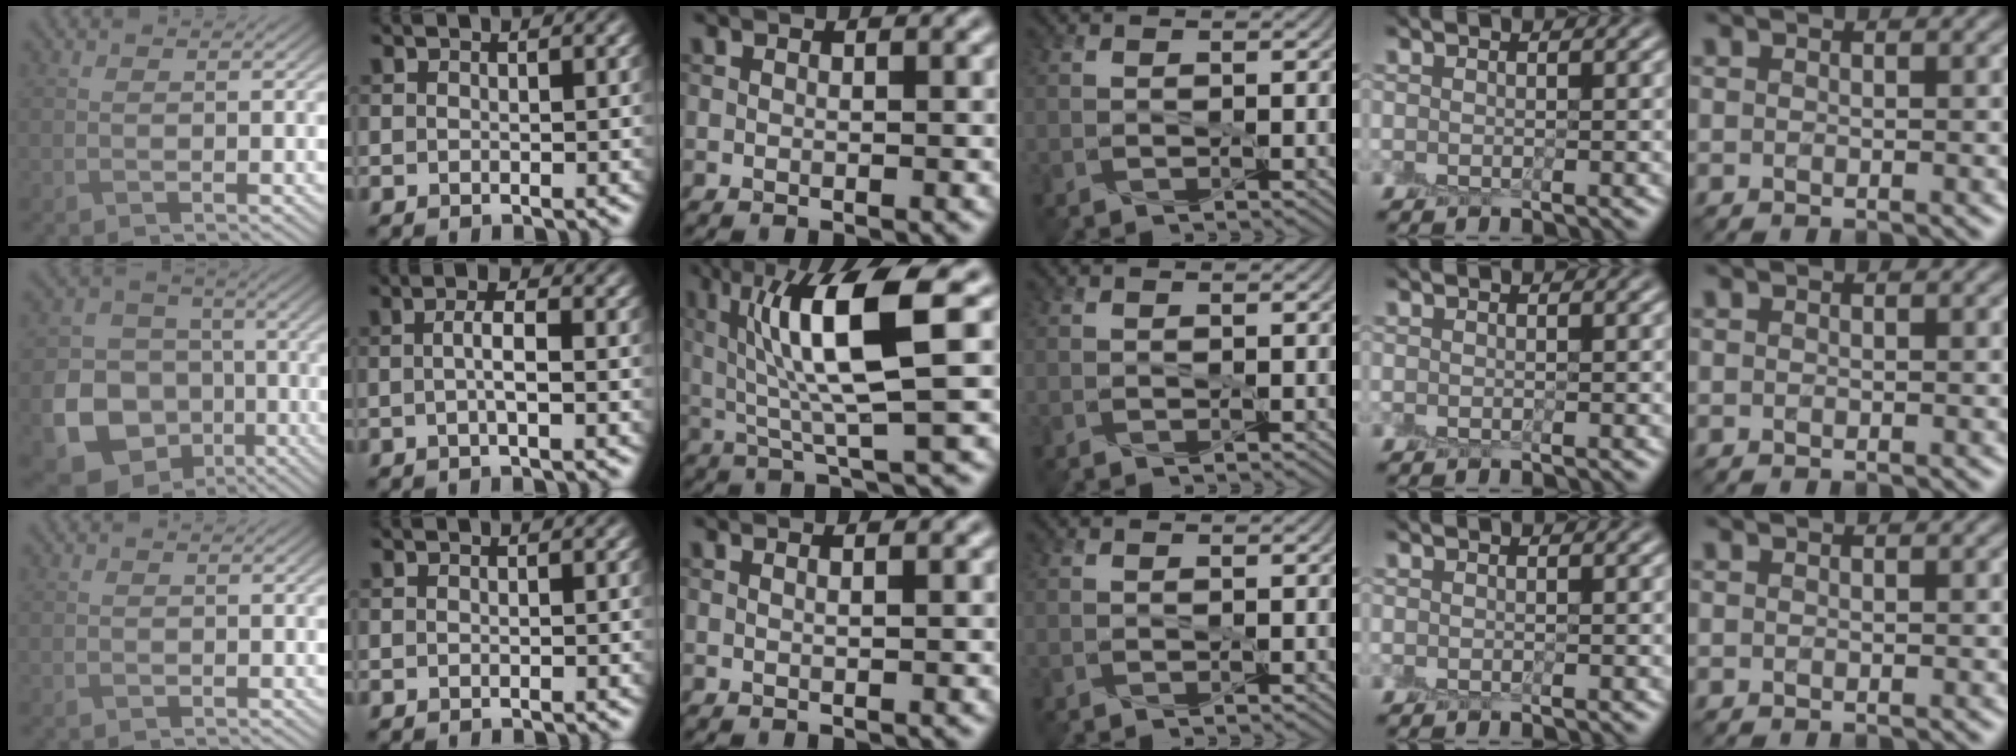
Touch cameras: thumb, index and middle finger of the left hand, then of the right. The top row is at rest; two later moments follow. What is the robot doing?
{"motion": "peel", "object": "sticky note"}